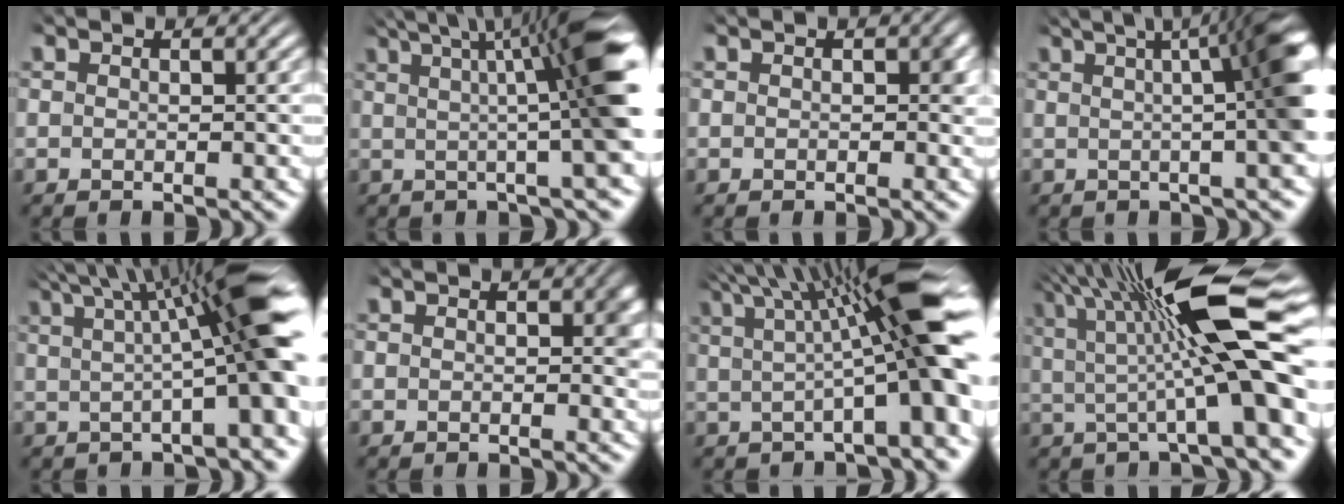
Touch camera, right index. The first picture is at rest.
{"total": 10.9, "force": [3.3, 2.7, 10.1], "torque": [-0.117, 0.025, 0.042]}
{"total": 0.7, "force": [0.0, 0.4, 0.6], "torque": [-0.009, -0.007, 0.003]}
{"total": 13.3, "force": [4.2, 5.4, 11.4], "torque": [-0.112, 0.047, 0.042]}
{"total": 9.9, "force": [2.4, 2.5, 9.3], "torque": [-0.114, 0.019, 0.033]}
{"total": 1.4, "force": [0.1, 0.8, 1.1], "torque": [-0.012, -0.006, 0.002]}
{"total": 10.7, "force": [2.0, 2.3, 10.2], "torque": [-0.131, 0.016, 0.029]}
{"total": 10.9, "force": [3.5, 2.4, 10.1], "torque": [-0.149, 0.017, 0.057]}